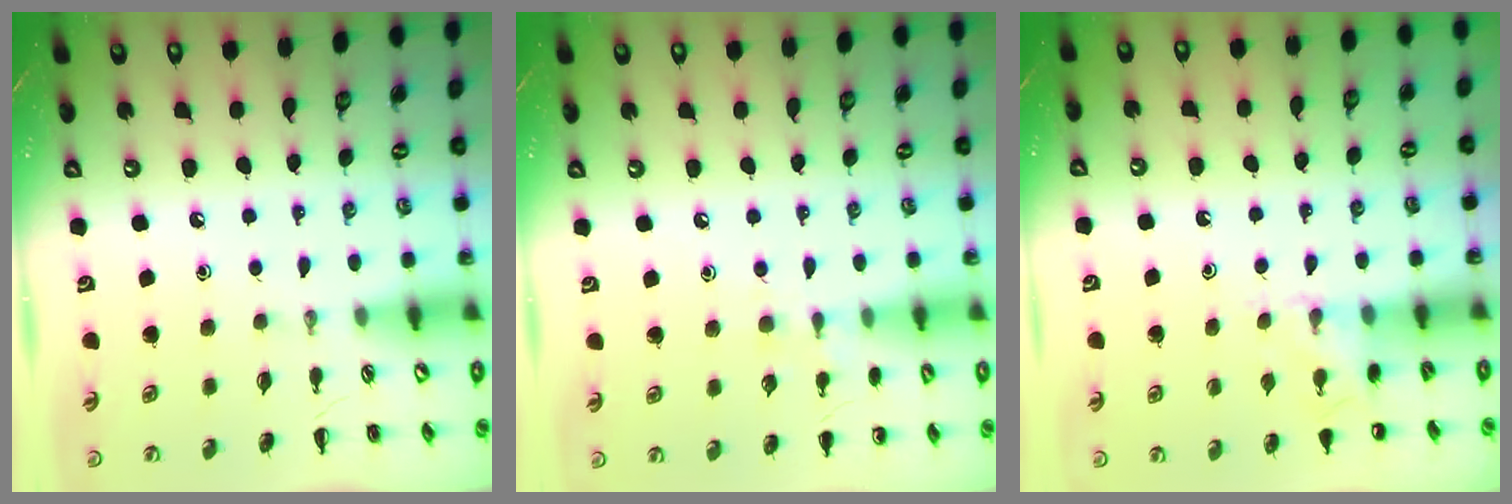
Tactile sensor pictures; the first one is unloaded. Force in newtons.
{"total": 5.9, "press": 5.6, "slide": 1.9}
{"total": 6.1, "press": 5.9, "slide": 1.6}